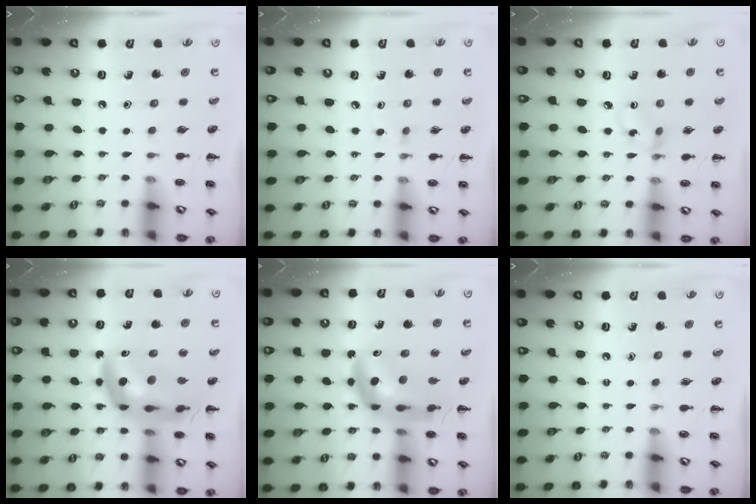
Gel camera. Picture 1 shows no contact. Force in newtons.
{"total": 2.3, "press": 2.1, "slide": 1.0}
{"total": 1.8, "press": 1.7, "slide": 0.6}
{"total": 15.9, "press": 15.3, "slide": 4.5}
{"total": 12.9, "press": 12.3, "slide": 3.8}
{"total": 0.0}